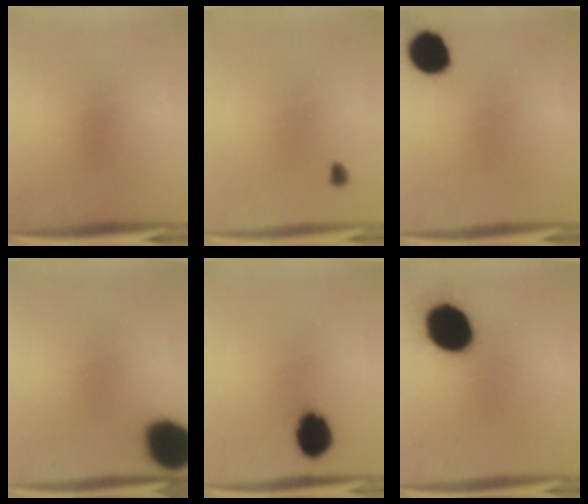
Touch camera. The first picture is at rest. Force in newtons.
{"total": 1.0}
{"total": 9.8}
{"total": 16.4}
{"total": 9.6}
{"total": 18.7}